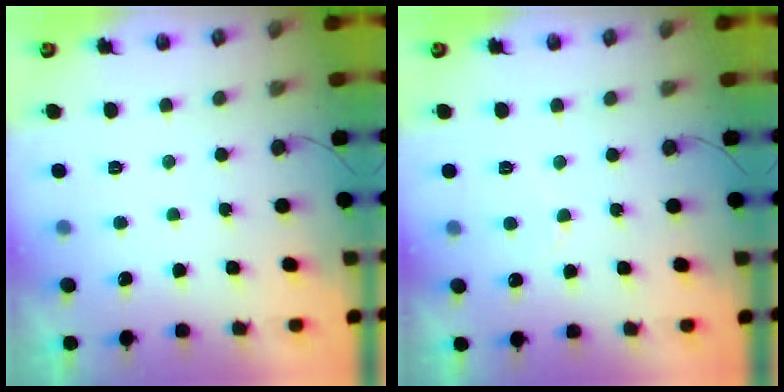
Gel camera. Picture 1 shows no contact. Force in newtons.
{"total": 2.6, "press": 2.6, "slide": 0.1}